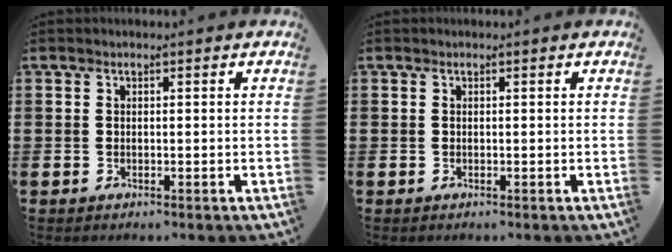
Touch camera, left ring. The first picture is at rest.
{"total": 0.0}